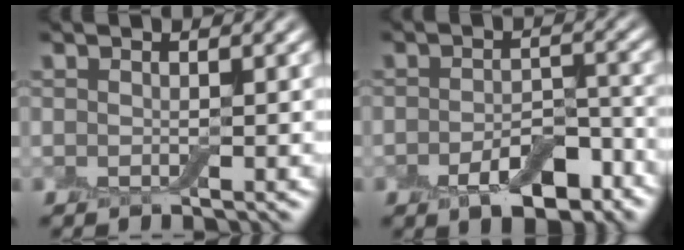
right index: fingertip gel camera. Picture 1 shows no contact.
{"total": 5.3, "force": [-2.7, 2.7, 3.7], "torque": [-0.054, 0.000, -0.042]}